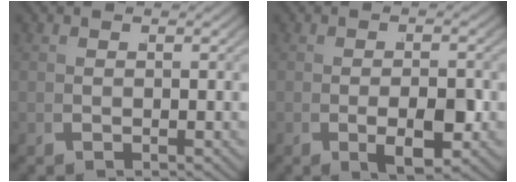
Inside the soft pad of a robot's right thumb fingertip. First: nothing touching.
{"total": 3.8, "force": [-0.5, 1.9, 3.3], "torque": [-0.056, -0.004, -0.010]}